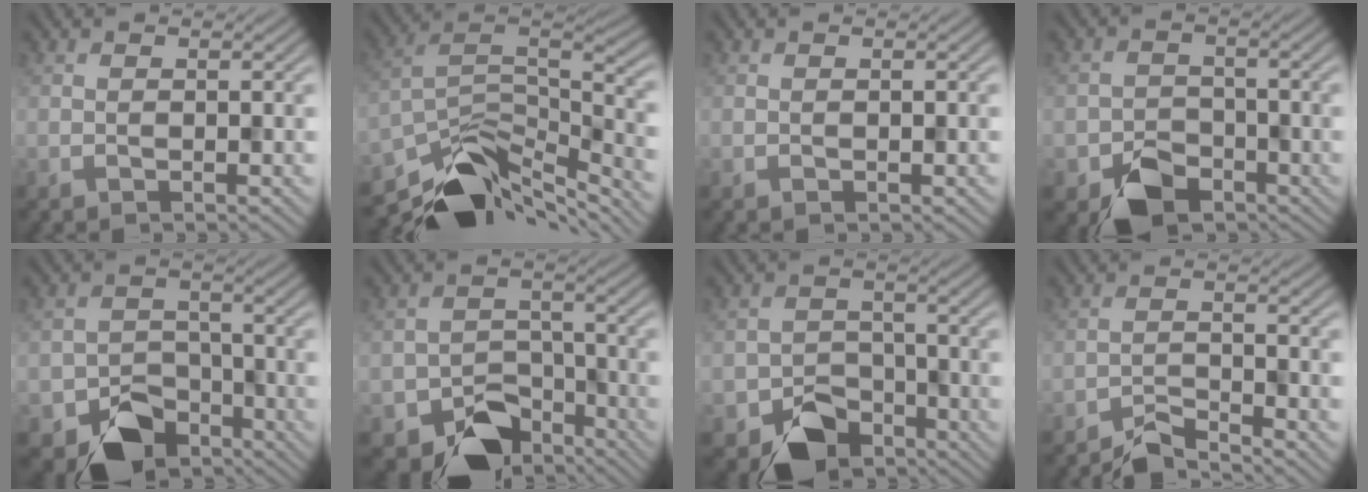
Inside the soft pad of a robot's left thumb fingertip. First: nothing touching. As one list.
[{"total": 12.5, "force": [-8.6, 4.8, 7.6], "torque": [-0.150, -0.012, -0.148]}, {"total": 0.0}, {"total": 5.5, "force": [-3.5, 3.5, 2.3], "torque": [-0.040, -0.010, -0.068]}, {"total": 8.2, "force": [-5.2, 5.5, 3.4], "torque": [-0.055, -0.018, -0.091]}, {"total": 8.8, "force": [-5.9, 5.4, 3.7], "torque": [-0.057, -0.021, -0.099]}, {"total": 7.2, "force": [-4.7, 4.7, 2.8], "torque": [-0.043, -0.012, -0.084]}, {"total": 3.3, "force": [-3.2, 0.2, 0.9], "torque": [-0.012, 0.002, -0.069]}]